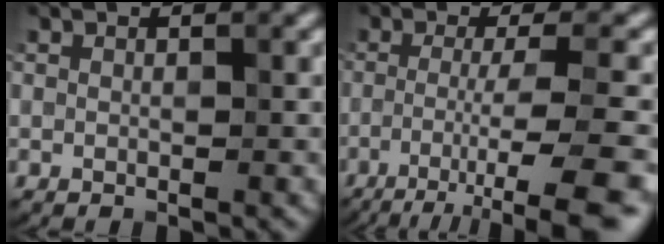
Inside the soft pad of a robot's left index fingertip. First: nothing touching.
{"total": 7.4, "force": [-3.7, 1.0, 6.3], "torque": [-0.087, 0.003, -0.066]}